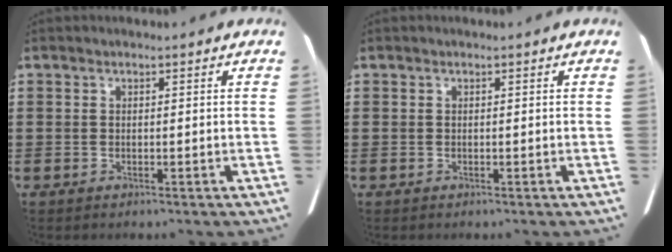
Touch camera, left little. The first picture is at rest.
{"total": 0.0}